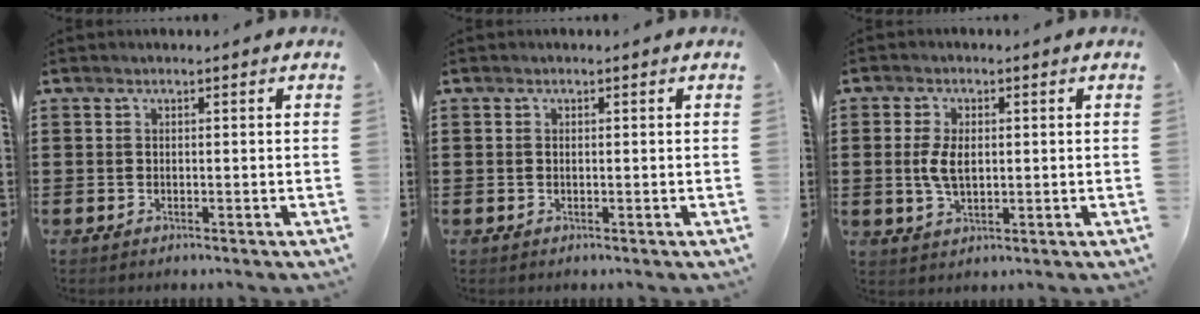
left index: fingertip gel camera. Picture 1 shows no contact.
{"total": 0.0}
{"total": 4.5, "force": [0.3, 2.4, 3.8], "torque": [-0.092, 0.002, 0.001]}